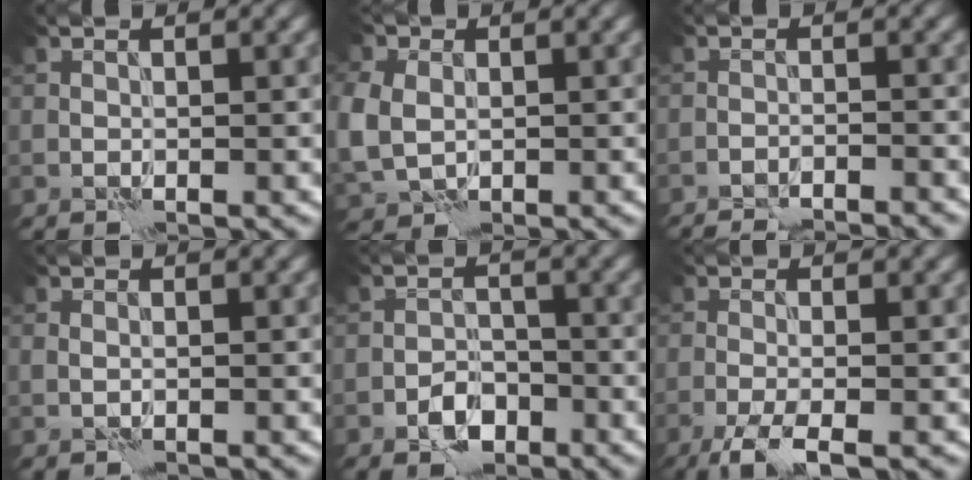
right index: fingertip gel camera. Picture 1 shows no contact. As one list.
[{"total": 6.0, "force": [0.1, 4.8, 3.6], "torque": [-0.107, 0.003, -0.001]}, {"total": 6.1, "force": [-5.8, 0.9, 1.5], "torque": [-0.013, 0.011, -0.080]}, {"total": 0.6, "force": [0.0, 0.5, 0.5], "torque": [-0.009, -0.001, 0.001]}, {"total": 3.1, "force": [-1.8, 1.8, 1.6], "torque": [-0.022, 0.005, -0.035]}, {"total": 3.8, "force": [-2.2, 0.8, 3.0], "torque": [-0.056, -0.002, -0.052]}]